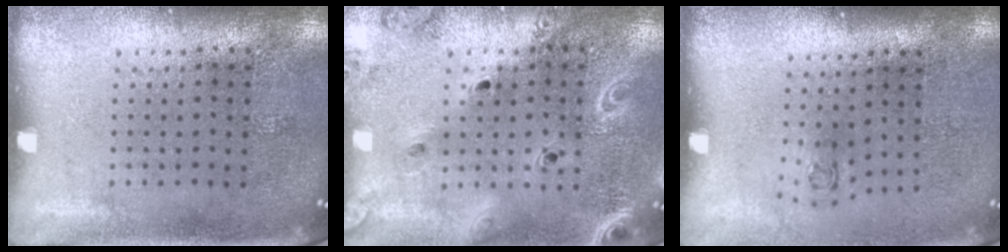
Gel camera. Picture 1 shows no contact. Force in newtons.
{"total": 2.1, "press": 1.9, "slide": 0.9}
{"total": 0.7, "press": 0.3, "slide": 0.7}